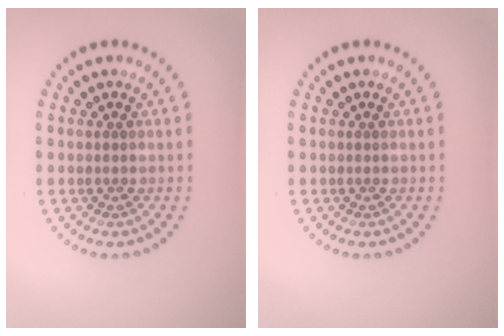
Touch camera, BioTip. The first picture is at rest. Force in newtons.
{"total": 0.0}